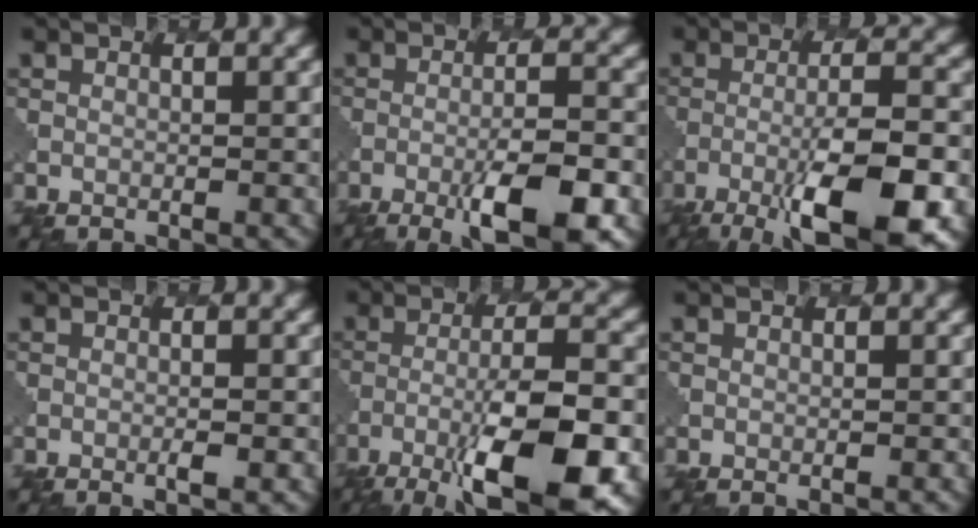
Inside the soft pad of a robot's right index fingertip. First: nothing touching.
{"total": 7.1, "force": [-3.4, 1.6, 6.0], "torque": [-0.101, 0.000, -0.052]}
{"total": 9.9, "force": [-5.0, 2.5, 8.2], "torque": [-0.136, -0.002, -0.082]}
{"total": 1.1, "force": [-0.1, 0.1, 1.0], "torque": [-0.015, 0.002, -0.001]}
{"total": 11.0, "force": [-5.3, 3.2, 9.1], "torque": [-0.154, -0.004, -0.088]}
{"total": 0.0}